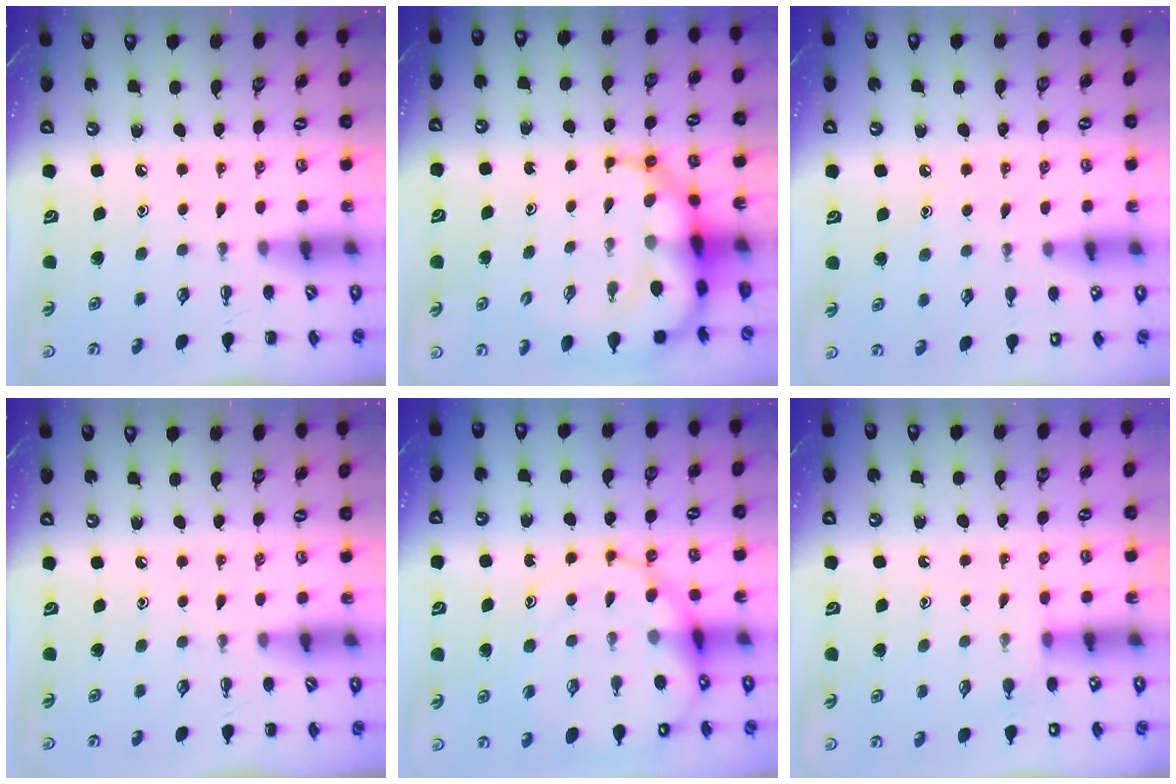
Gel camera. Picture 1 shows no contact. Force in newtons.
{"total": 9.3, "press": 8.9, "slide": 2.8}
{"total": 6.4, "press": 6.2, "slide": 1.8}
{"total": 0.0}
{"total": 13.6, "press": 13.1, "slide": 3.4}
{"total": 4.4, "press": 4.2, "slide": 1.4}